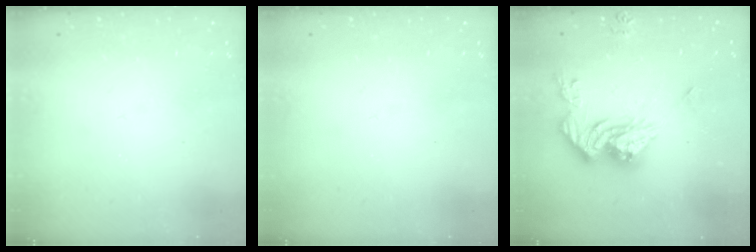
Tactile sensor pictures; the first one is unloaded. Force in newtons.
{"total": 0.0}
{"total": 13.7, "press": 13.6, "slide": 1.3}